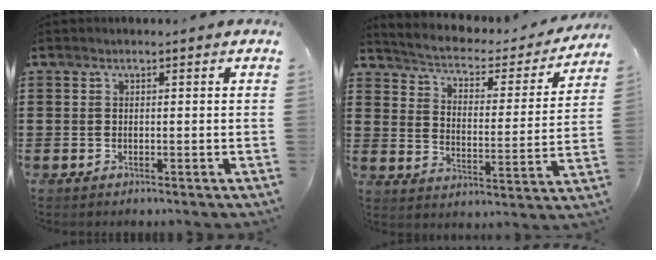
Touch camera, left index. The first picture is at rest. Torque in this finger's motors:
{"motor_torque": [0.94, -1.20, 0.03, -0.09]}